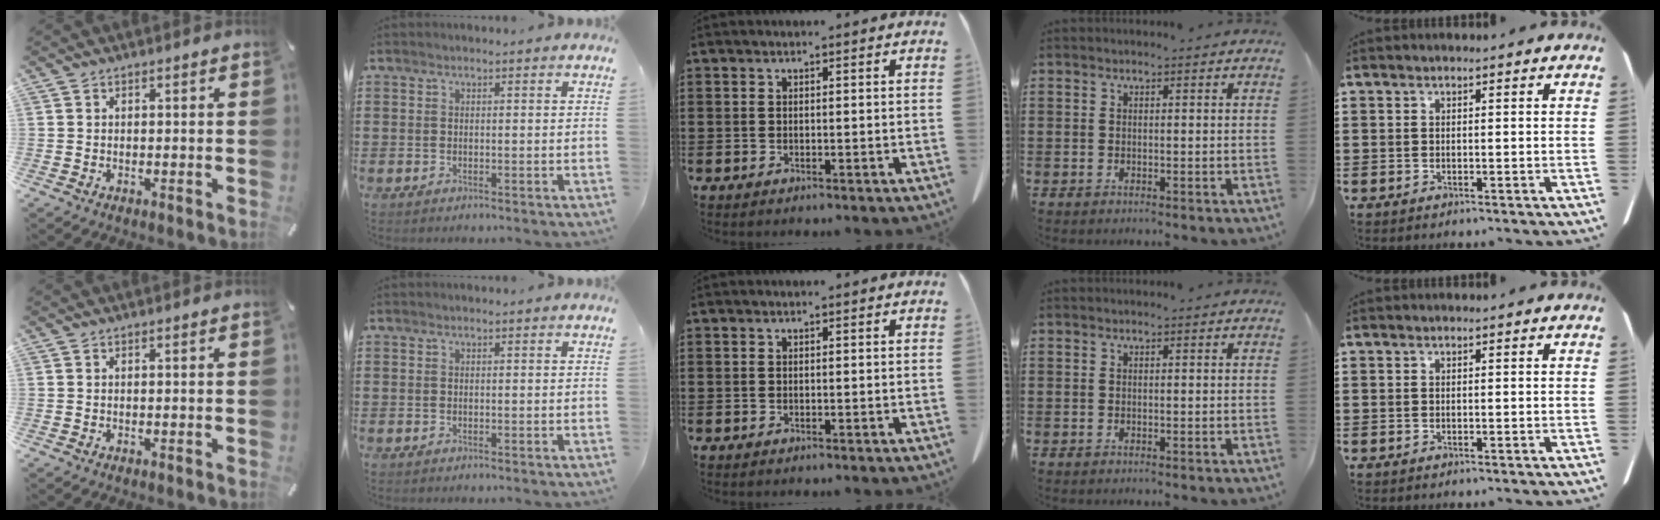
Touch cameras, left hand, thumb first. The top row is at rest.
{}